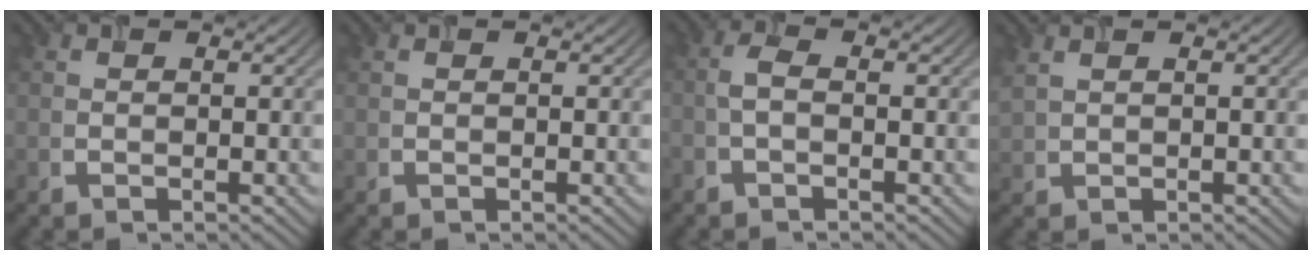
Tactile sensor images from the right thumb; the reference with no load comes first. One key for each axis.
{"total": 0.0}
{"total": 1.7, "fx": -0.7, "fy": 0.6, "fz": 1.5, "tx": -0.035, "ty": 0.004, "tz": -0.018}
{"total": 1.6, "fx": 1.2, "fy": 0.5, "fz": 0.9, "tx": -0.027, "ty": 0.004, "tz": 0.033}